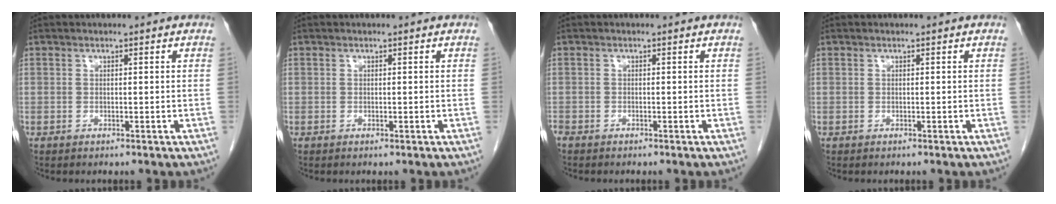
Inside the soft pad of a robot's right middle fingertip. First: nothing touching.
{"total": 0.0}
{"total": 1.2, "force": [-1.0, 0.5, 0.3], "torque": [-0.013, -0.003, -0.021]}
{"total": 0.0}